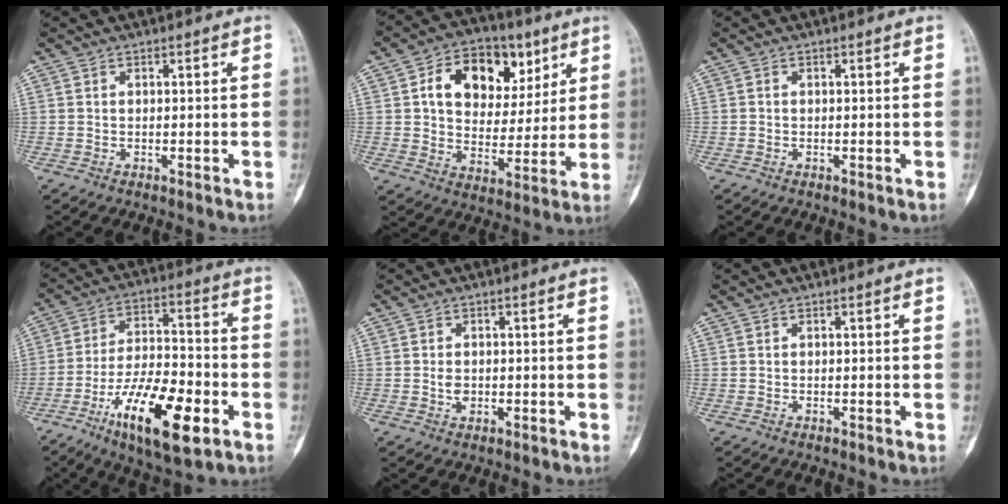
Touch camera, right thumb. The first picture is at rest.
{"total": 16.8, "force": [6.5, 11.4, 10.5], "torque": [-0.120, -0.005, 0.107]}
{"total": 0.0}
{"total": 18.5, "force": [-8.1, 6.7, 15.2], "torque": [-0.254, 0.035, -0.131]}
{"total": 2.0, "force": [-0.2, 1.5, 1.3], "torque": [-0.015, 0.003, -0.002]}
{"total": 0.0}